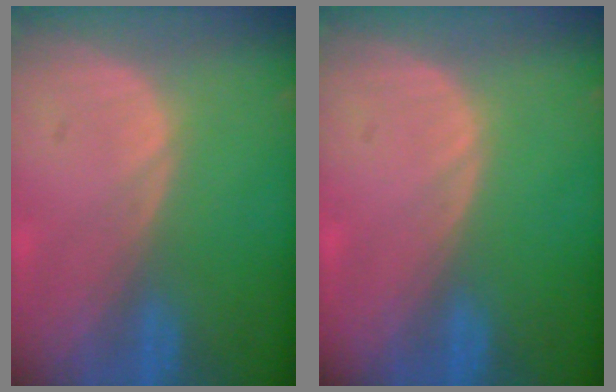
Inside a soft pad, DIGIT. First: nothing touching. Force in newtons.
{"total": 0.0}